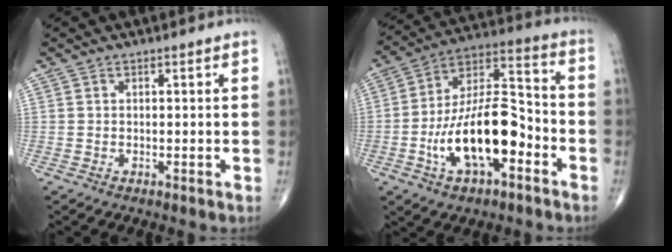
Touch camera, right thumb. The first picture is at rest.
{"total": 18.6, "force": [-5.9, 8.6, 15.5], "torque": [-0.258, 0.047, -0.102]}